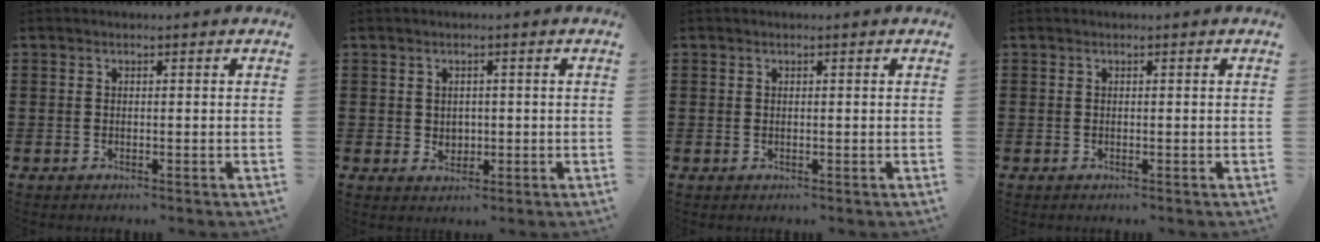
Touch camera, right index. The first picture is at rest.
{"total": 1.7, "force": [0.3, 1.5, 0.6], "torque": [-0.016, 0.009, 0.003]}
{"total": 0.0}
{"total": 0.0}